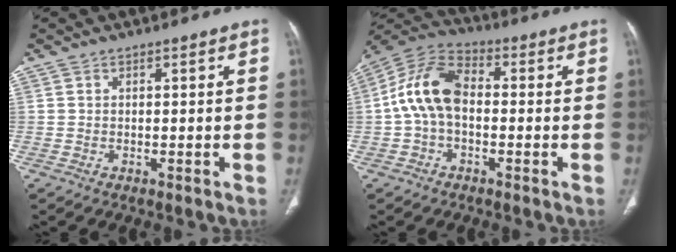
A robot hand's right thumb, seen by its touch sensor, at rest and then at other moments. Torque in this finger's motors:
{"motor_torque": [-0.49, 1.48, 0.94, -0.84, 0.20]}